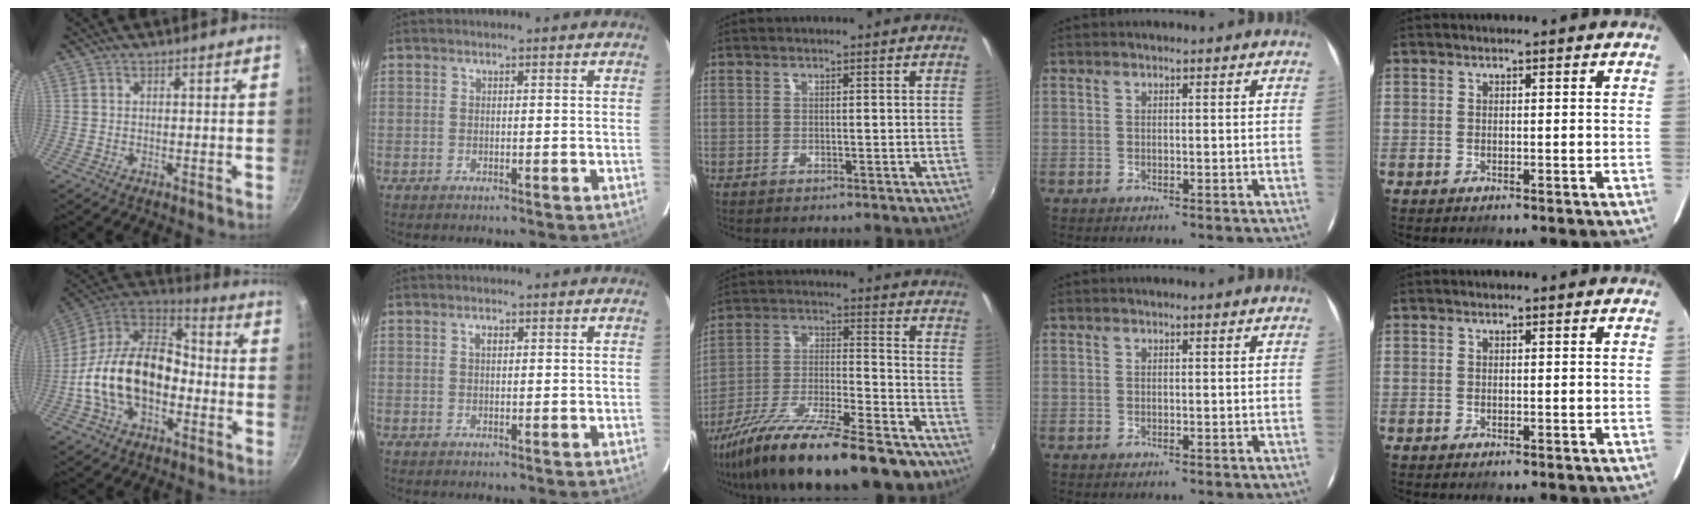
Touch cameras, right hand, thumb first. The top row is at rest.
{"thumb": {"total": 20.7, "force": [-4.2, 13.5, 15.1], "torque": [-0.242, 0.054, -0.091]}, "index": {"total": 1.2, "force": [0.4, 0.7, 0.9], "torque": [-0.017, 0.005, 0.005]}, "middle": {"total": 22.7, "force": [-16.6, 5.3, 14.6], "torque": [-0.260, -0.041, -0.261]}}